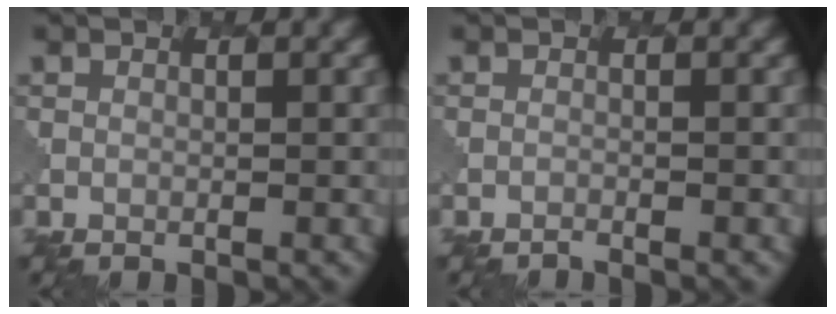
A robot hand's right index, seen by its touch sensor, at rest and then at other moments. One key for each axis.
{"total": 0.5, "fx": -0.5, "fy": 0.0, "fz": 0.0, "tx": 0.003, "ty": -0.002, "tz": -0.014}